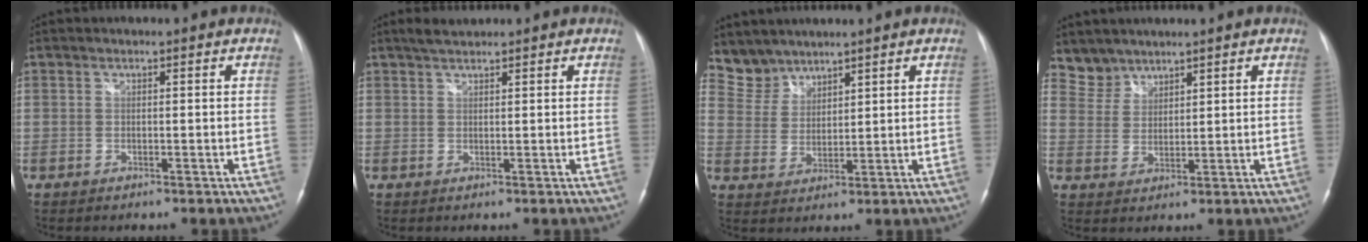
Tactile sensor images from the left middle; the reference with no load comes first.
{"total": 2.2, "force": [2.0, 0.4, 0.8], "torque": [-0.022, 0.007, 0.039]}
{"total": 5.3, "force": [4.9, 2.0, -0.5], "torque": [0.006, 0.011, 0.112]}
{"total": 4.0, "force": [3.6, 1.7, -0.6], "torque": [0.017, 0.009, 0.076]}